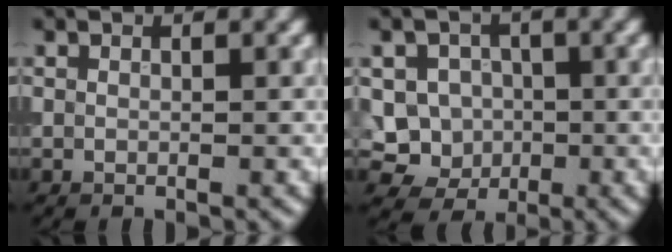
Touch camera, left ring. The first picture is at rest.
{"total": 5.4, "force": [-0.6, 5.0, 1.7], "torque": [-0.014, 0.019, -0.038]}